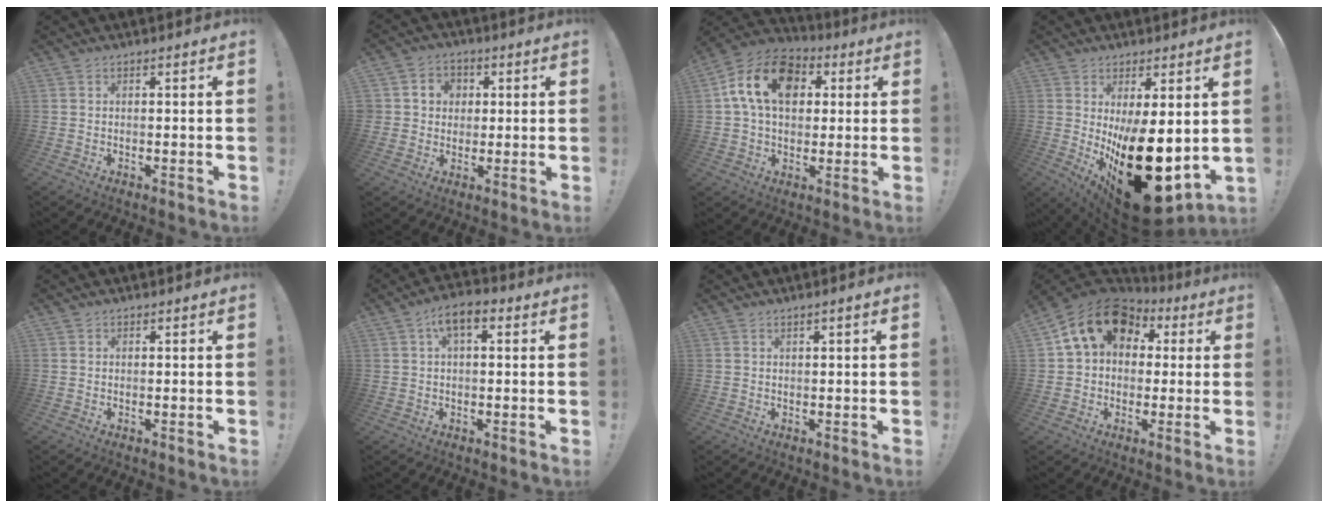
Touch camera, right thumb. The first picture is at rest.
{"total": 6.3, "force": [0.8, 6.1, 1.2], "torque": [-0.021, 0.003, 0.018]}
{"total": 16.8, "force": [4.9, 11.5, 11.2], "torque": [-0.188, 0.005, 0.092]}
{"total": 23.2, "force": [-4.6, 10.5, 20.2], "torque": [-0.282, 0.003, -0.043]}
{"total": 0.5, "force": [0.4, 0.4, 0.0], "torque": [0.006, -0.001, 0.006]}
{"total": 6.9, "force": [2.4, 3.3, 5.5], "torque": [-0.083, 0.002, 0.041]}
{"total": 1.3, "force": [0.7, -0.1, 1.1], "torque": [-0.023, 0.002, 0.011]}
{"total": 16.0, "force": [5.9, 11.4, 9.6], "torque": [-0.159, -0.012, 0.105]}